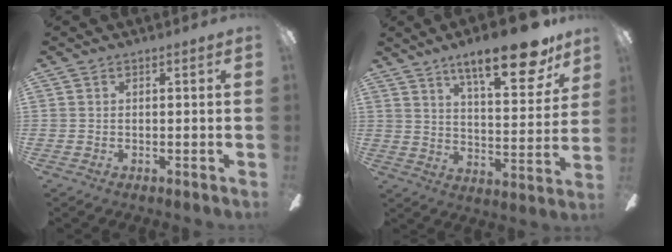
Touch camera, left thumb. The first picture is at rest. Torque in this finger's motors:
{"motor_torque": [2.46, 1.50, 1.56, -1.20, 0.11]}